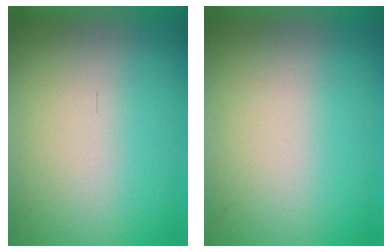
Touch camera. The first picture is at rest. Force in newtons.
{"total": 1.5}